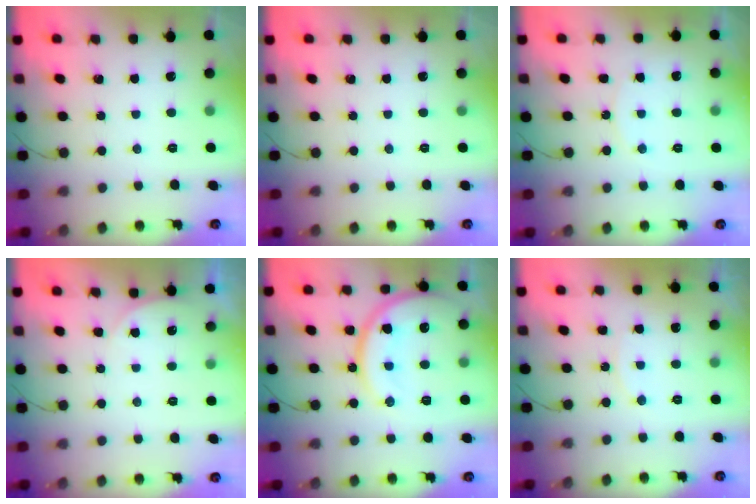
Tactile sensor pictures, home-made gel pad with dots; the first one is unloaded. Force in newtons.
{"total": 0.0}
{"total": 6.2, "press": 6.2, "slide": 0.5}
{"total": 3.3, "press": 2.5, "slide": 2.2}
{"total": 16.5, "press": 16.4, "slide": 1.6}
{"total": 6.0, "press": 5.9, "slide": 0.6}